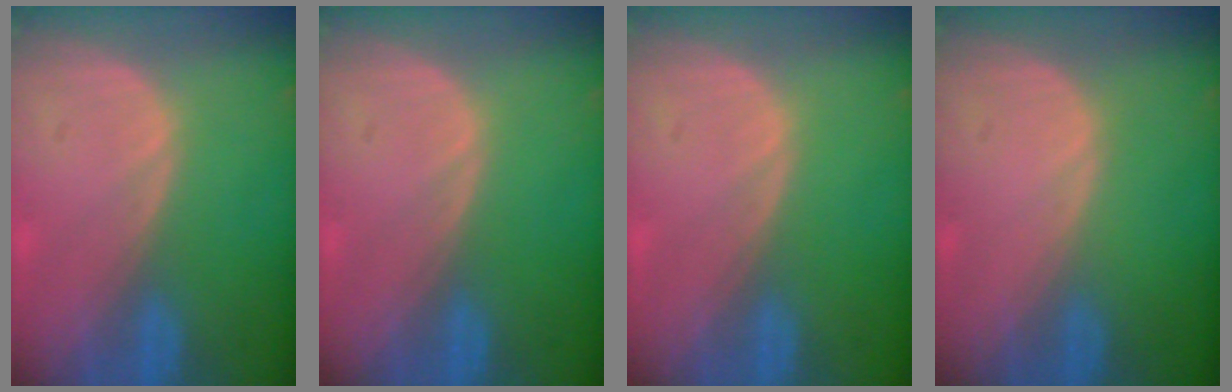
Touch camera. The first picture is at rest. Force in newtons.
{"total": 0.0}
{"total": 0.0}
{"total": 0.0}